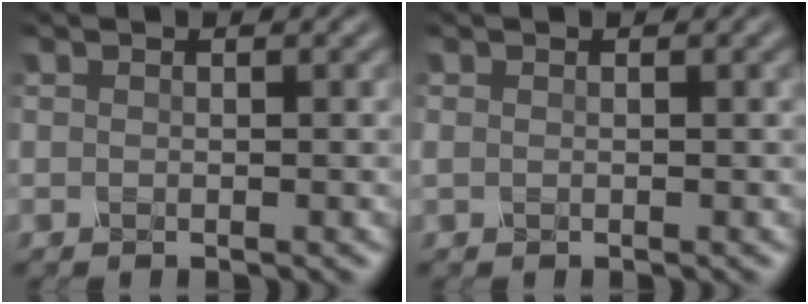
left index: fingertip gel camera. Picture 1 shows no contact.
{"total": 0.6, "force": [0.2, 0.2, 0.5], "torque": [-0.009, 0.002, 0.004]}